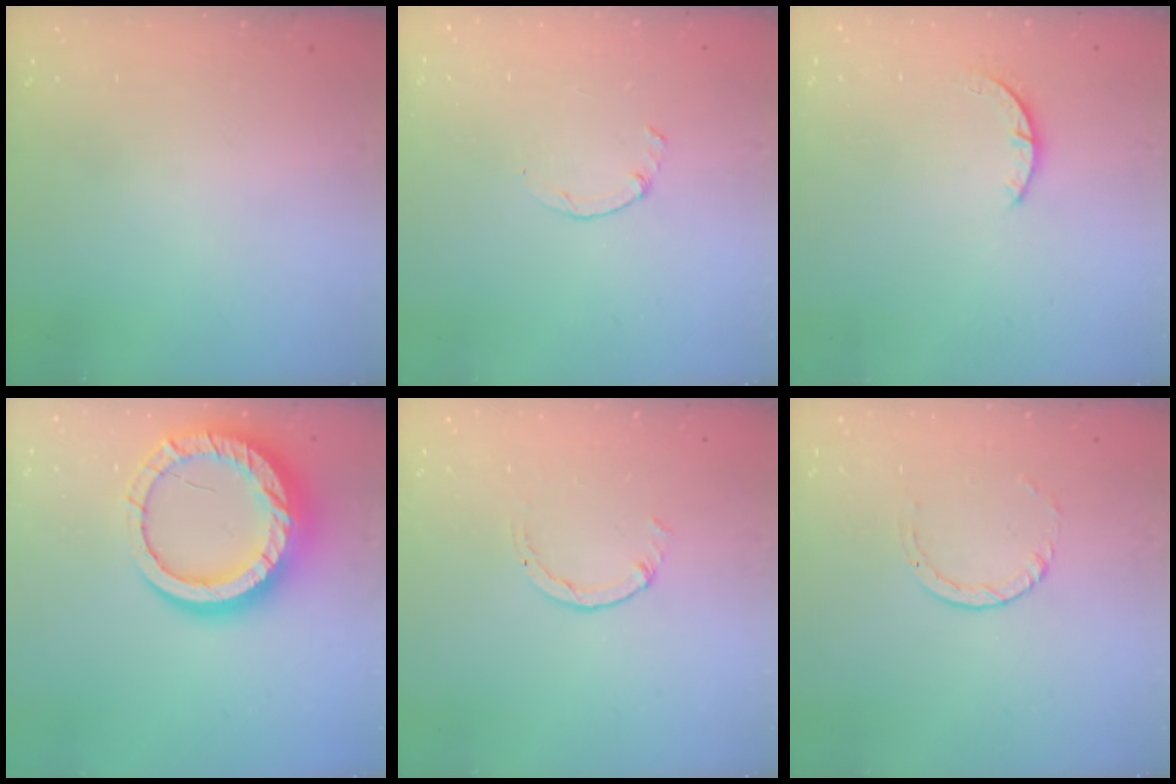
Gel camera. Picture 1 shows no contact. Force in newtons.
{"total": 1.5, "press": 1.4, "slide": 0.3}
{"total": 2.4, "press": 2.4, "slide": 0.3}
{"total": 20.2, "press": 20.1, "slide": 2.0}
{"total": 1.1, "press": 1.1, "slide": 0.2}
{"total": 1.0, "press": 1.0, "slide": 0.1}